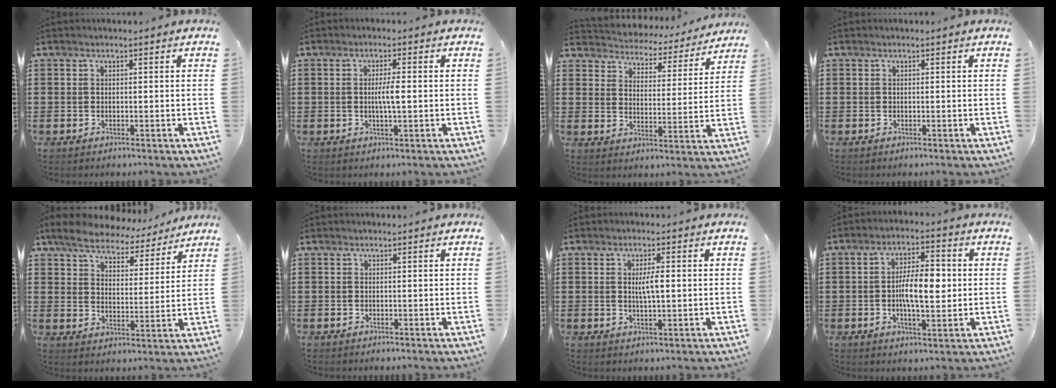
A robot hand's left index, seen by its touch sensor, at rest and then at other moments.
{"total": 3.2, "force": [-0.1, 0.4, 3.1], "torque": [-0.058, -0.002, -0.004]}
{"total": 3.7, "force": [3.7, 0.4, -0.2], "torque": [-0.022, -0.036, 0.057]}
{"total": 0.0}
{"total": 6.4, "force": [6.0, 1.8, 1.4], "torque": [-0.061, -0.033, 0.105]}
{"total": 0.0}
{"total": 3.4, "force": [0.4, 0.8, 3.3], "torque": [-0.064, 0.001, 0.004]}
{"total": 7.6, "force": [-0.2, 2.9, 7.1], "torque": [-0.112, 0.003, -0.008]}